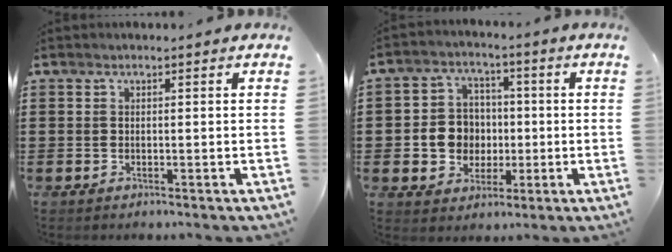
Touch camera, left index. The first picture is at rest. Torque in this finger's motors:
{"motor_torque": [0.89, -0.16, 0.31, 0.07]}